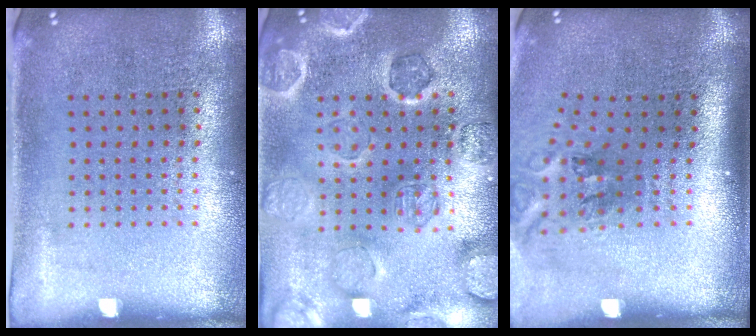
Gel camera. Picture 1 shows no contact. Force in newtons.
{"total": 2.1, "press": 2.1, "slide": 0.1}
{"total": 2.0, "press": 1.2, "slide": 1.6}